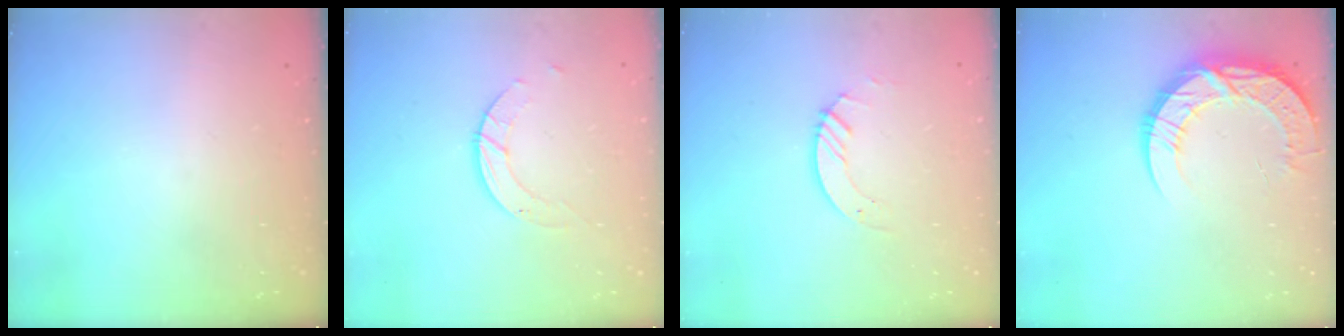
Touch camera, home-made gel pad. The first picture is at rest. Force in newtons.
{"total": 3.0, "press": 3.0, "slide": 0.3}
{"total": 3.3, "press": 3.3, "slide": 0.1}
{"total": 13.2, "press": 13.2, "slide": 1.0}